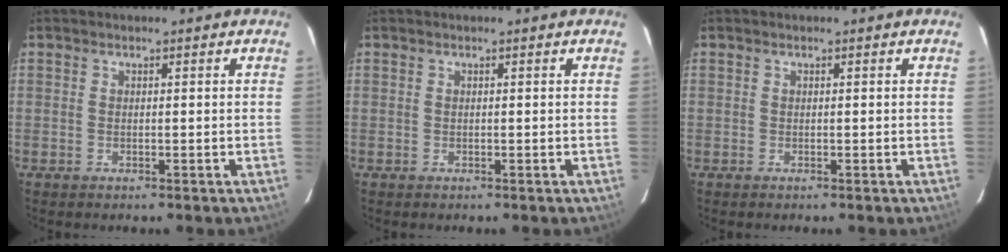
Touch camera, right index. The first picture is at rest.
{"total": 0.0}
{"total": 0.0}